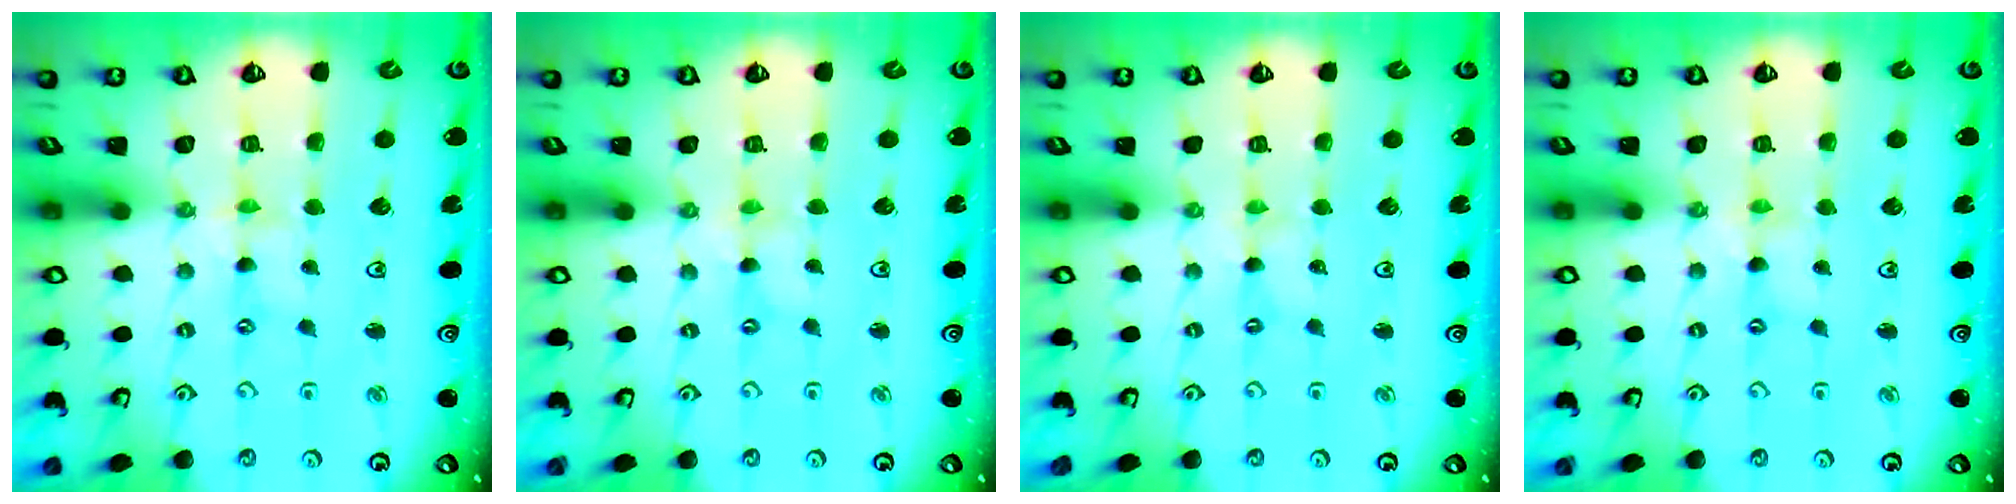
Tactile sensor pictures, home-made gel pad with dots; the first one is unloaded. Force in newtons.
{"total": 0.0}
{"total": 0.0}
{"total": 0.9, "press": 0.9, "slide": 0.2}